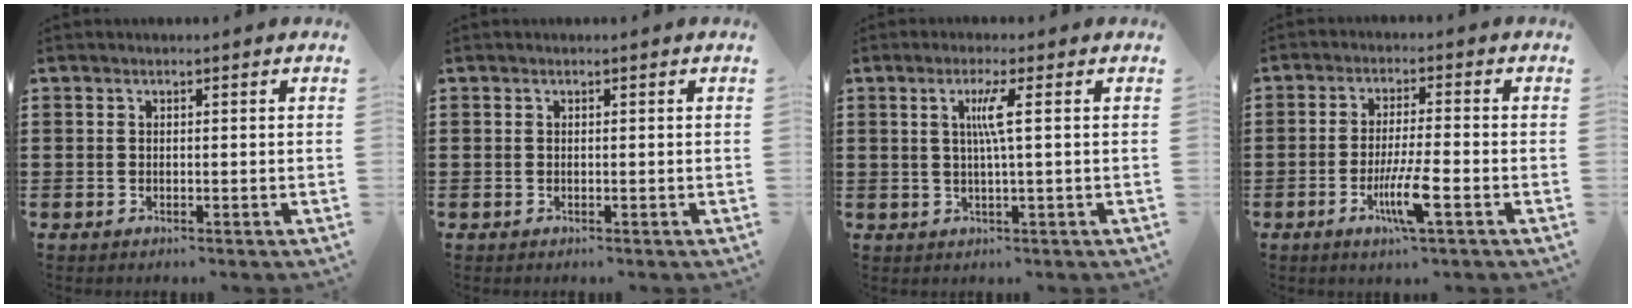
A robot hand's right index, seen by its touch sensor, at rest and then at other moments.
{"total": 0.0}
{"total": 4.0, "force": [0.7, -0.4, 3.9], "torque": [-0.077, -0.004, 0.007]}
{"total": 6.9, "force": [-2.6, 0.6, 6.4], "torque": [-0.123, -0.016, -0.048]}